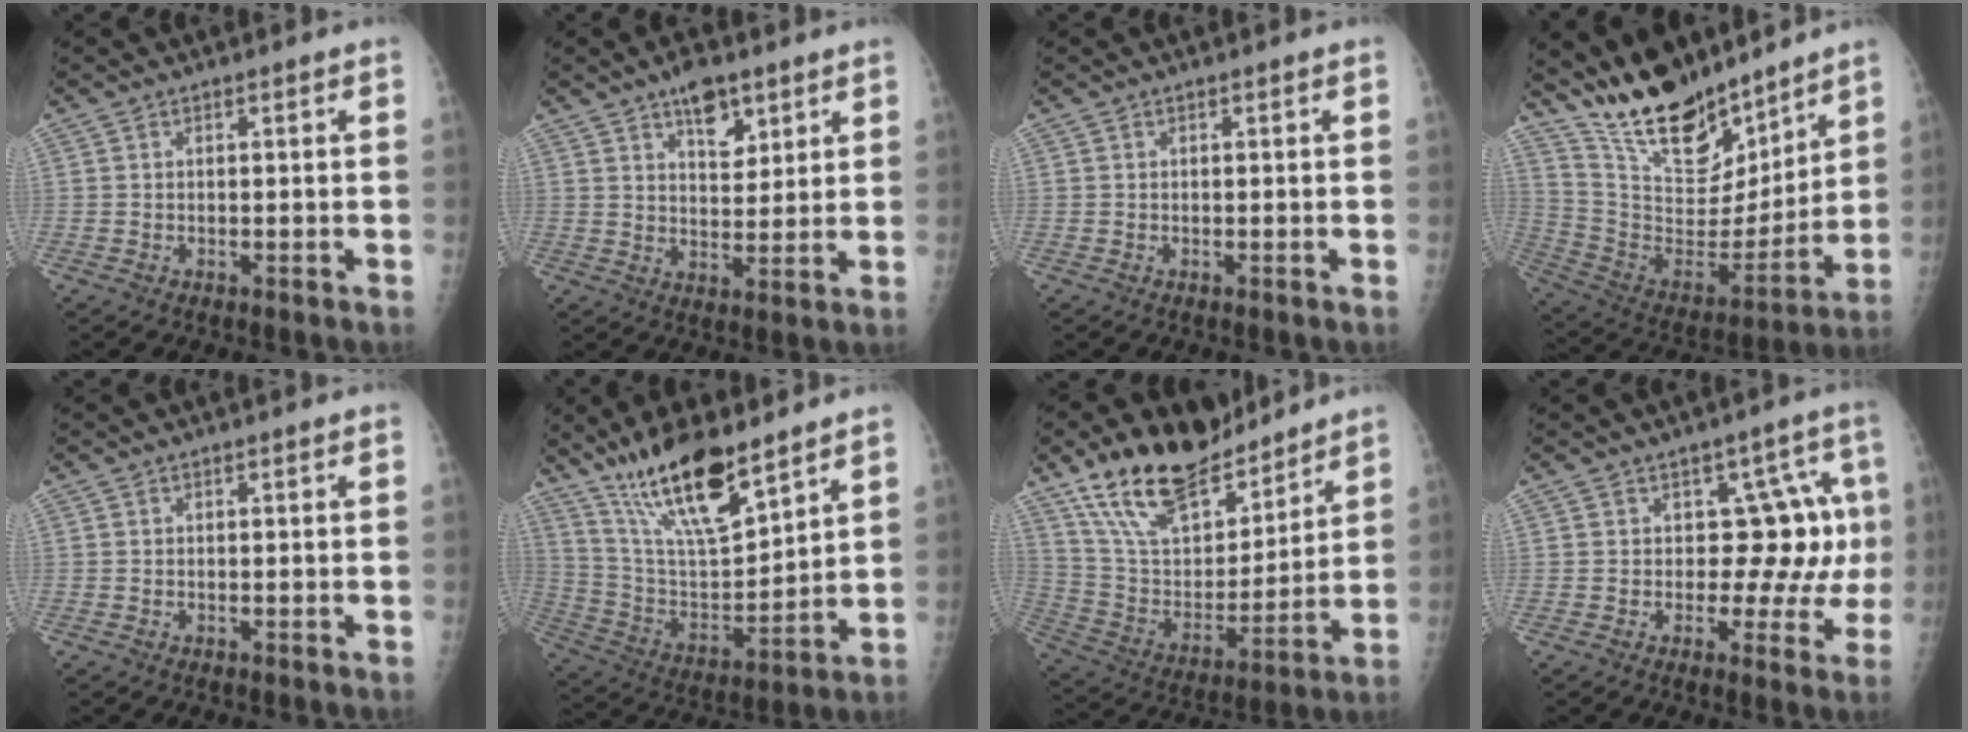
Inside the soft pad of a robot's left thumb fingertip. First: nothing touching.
{"total": 7.7, "force": [4.8, 3.9, 4.7], "torque": [-0.045, -0.027, 0.074]}
{"total": 0.0}
{"total": 21.1, "force": [17.5, 7.7, 8.8], "torque": [-0.117, -0.097, 0.314]}
{"total": 0.0}
{"total": 18.1, "force": [13.1, 5.0, 11.5], "torque": [-0.179, -0.068, 0.251]}
{"total": 22.2, "force": [16.5, 9.7, 11.2], "torque": [-0.159, -0.069, 0.299]}
{"total": 9.5, "force": [1.3, 6.1, 7.1], "torque": [-0.026, 0.004, 0.011]}